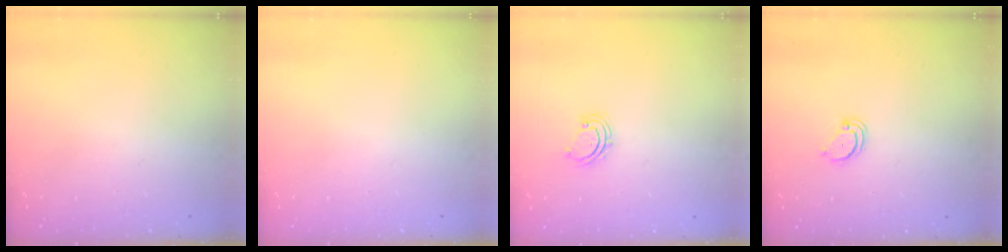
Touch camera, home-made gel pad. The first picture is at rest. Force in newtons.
{"total": 0.0}
{"total": 2.9, "press": 2.9, "slide": 0.4}
{"total": 2.1, "press": 2.1, "slide": 0.2}